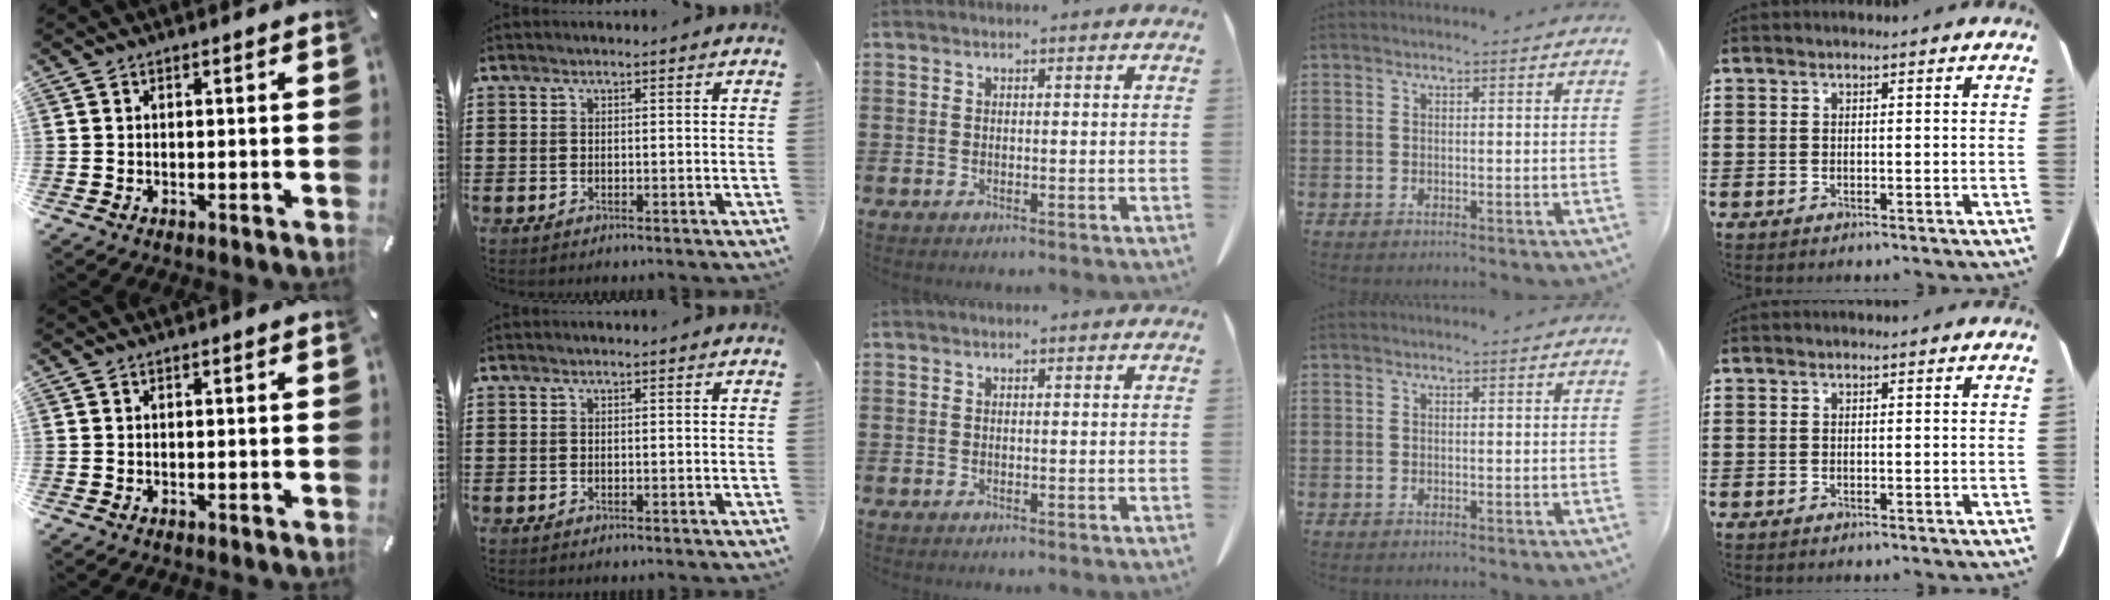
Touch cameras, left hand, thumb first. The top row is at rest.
{}